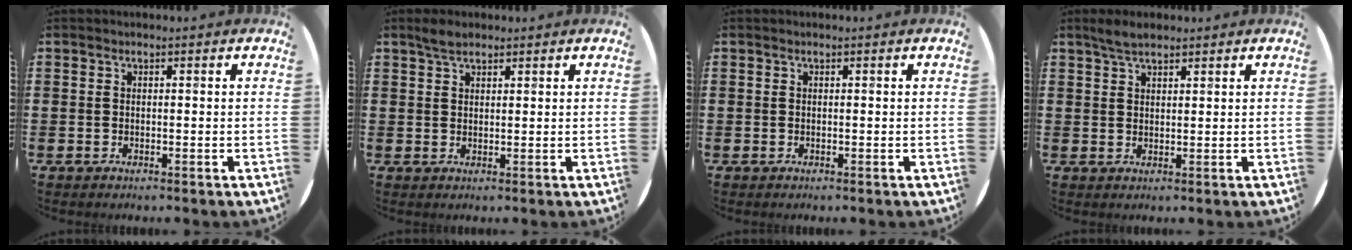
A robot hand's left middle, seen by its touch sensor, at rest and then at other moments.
{"total": 2.4, "force": [2.0, 0.9, 0.9], "torque": [-0.012, 0.003, 0.036]}
{"total": 0.0}
{"total": 3.0, "force": [2.5, 0.9, 1.3], "torque": [-0.029, 0.007, 0.047]}